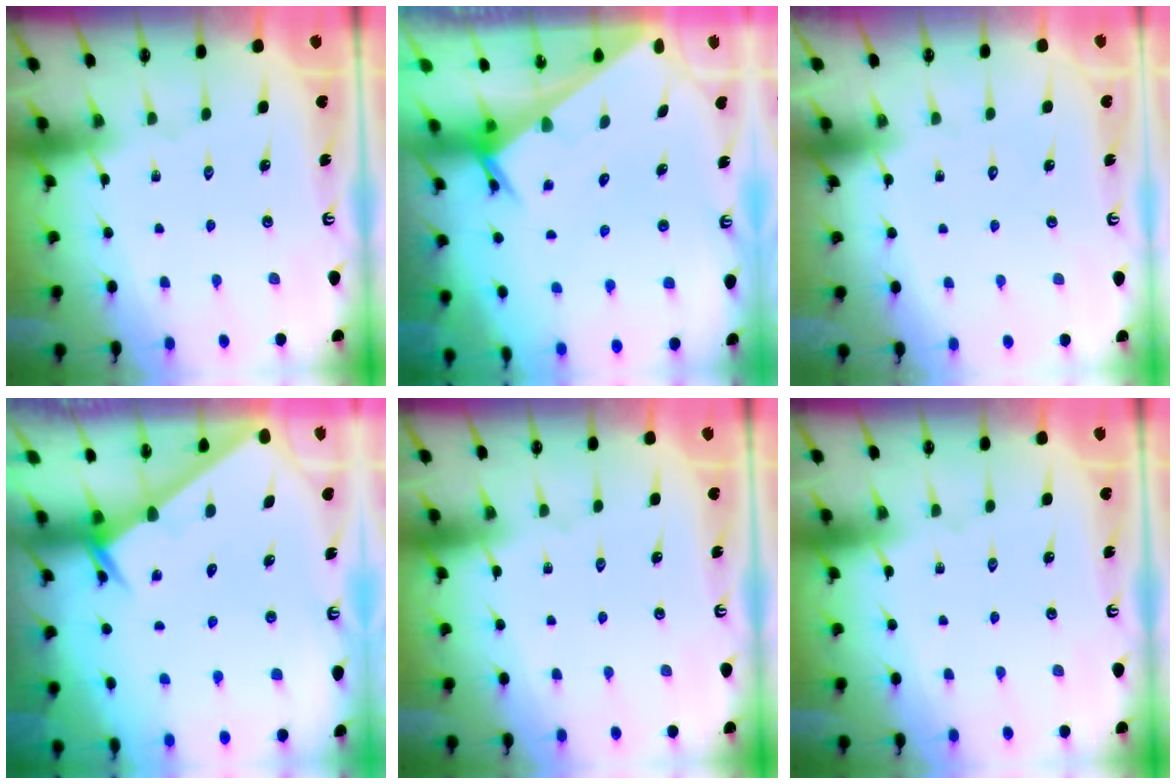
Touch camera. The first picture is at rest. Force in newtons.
{"total": 3.3, "press": 3.3, "slide": 0.3}
{"total": 1.5, "press": 1.5, "slide": 0.1}
{"total": 2.7, "press": 2.7, "slide": 0.1}
{"total": 0.0}
{"total": 0.0}